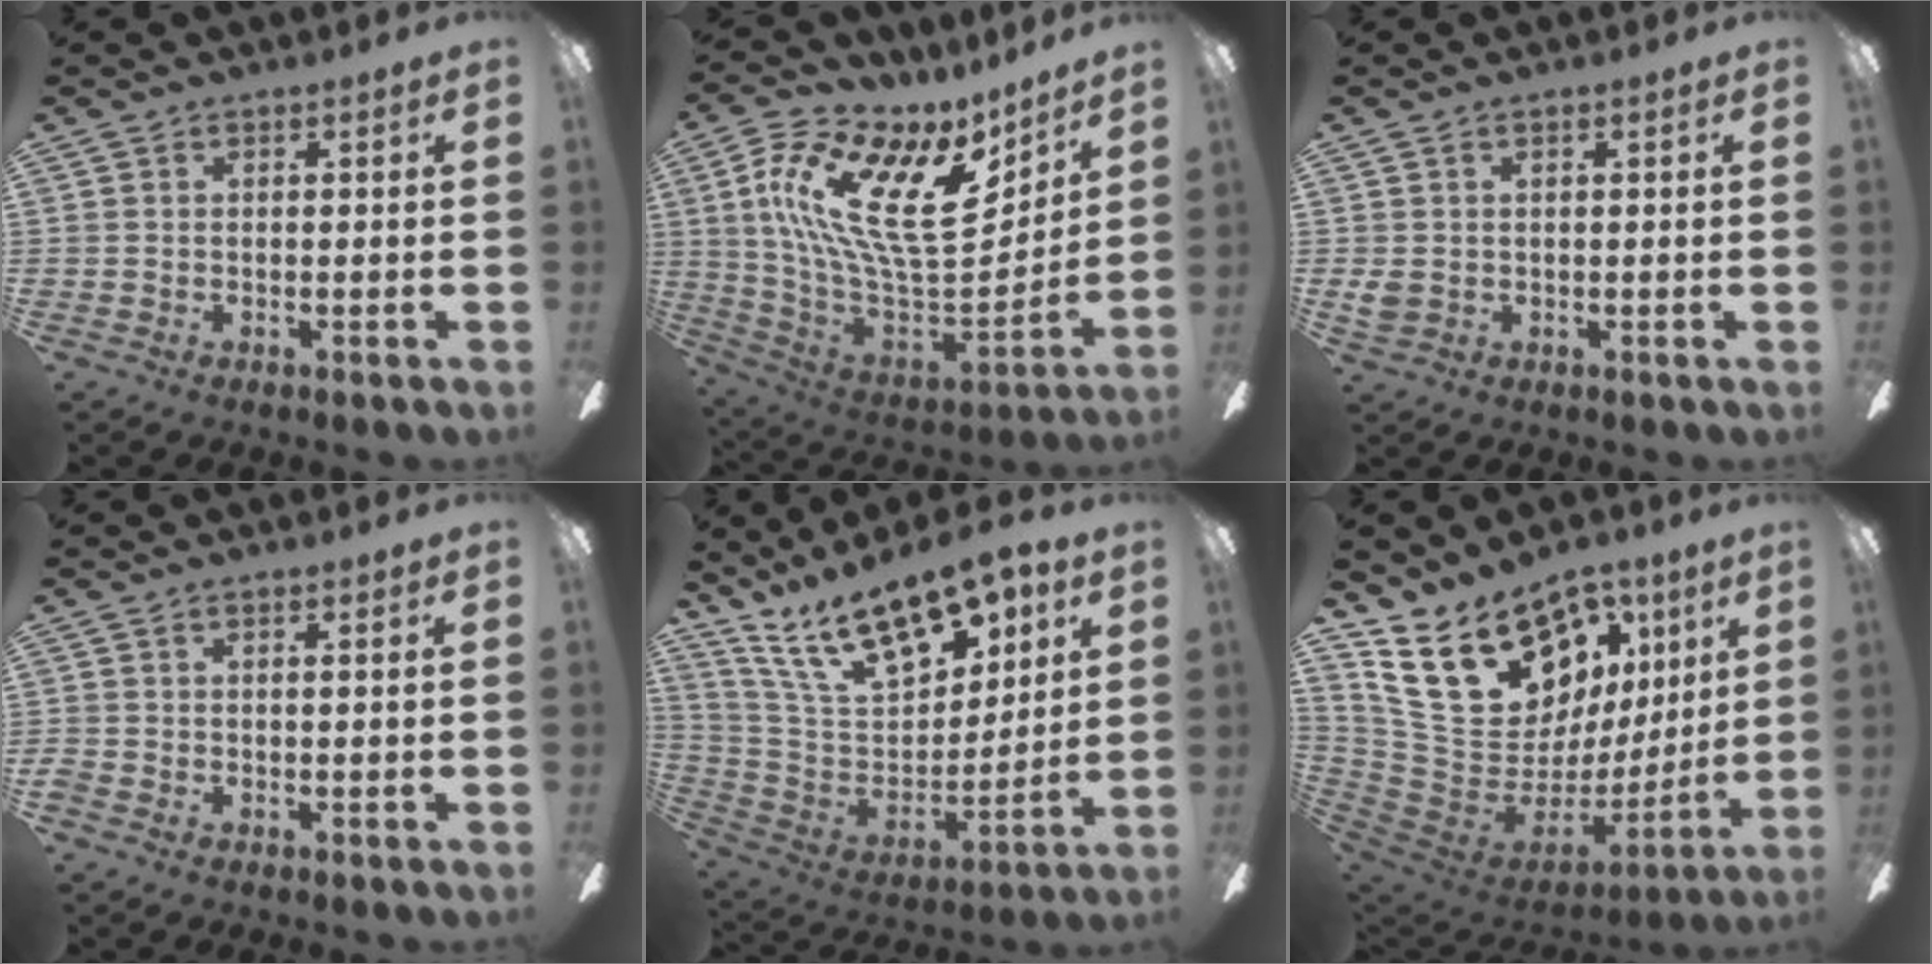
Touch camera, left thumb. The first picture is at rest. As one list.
[{"total": 23.1, "force": [8.9, 11.0, 18.3], "torque": [-0.340, -0.056, 0.161]}, {"total": 2.6, "force": [0.2, 1.8, 1.9], "torque": [-0.042, 0.002, 0.002]}, {"total": 1.1, "force": [-0.5, 0.2, 0.9], "torque": [-0.016, 0.002, -0.009]}, {"total": 20.5, "force": [14.8, 8.7, 11.2], "torque": [-0.207, -0.088, 0.266]}, {"total": 24.2, "force": [13.1, 16.2, 12.4], "torque": [-0.209, -0.071, 0.271]}]